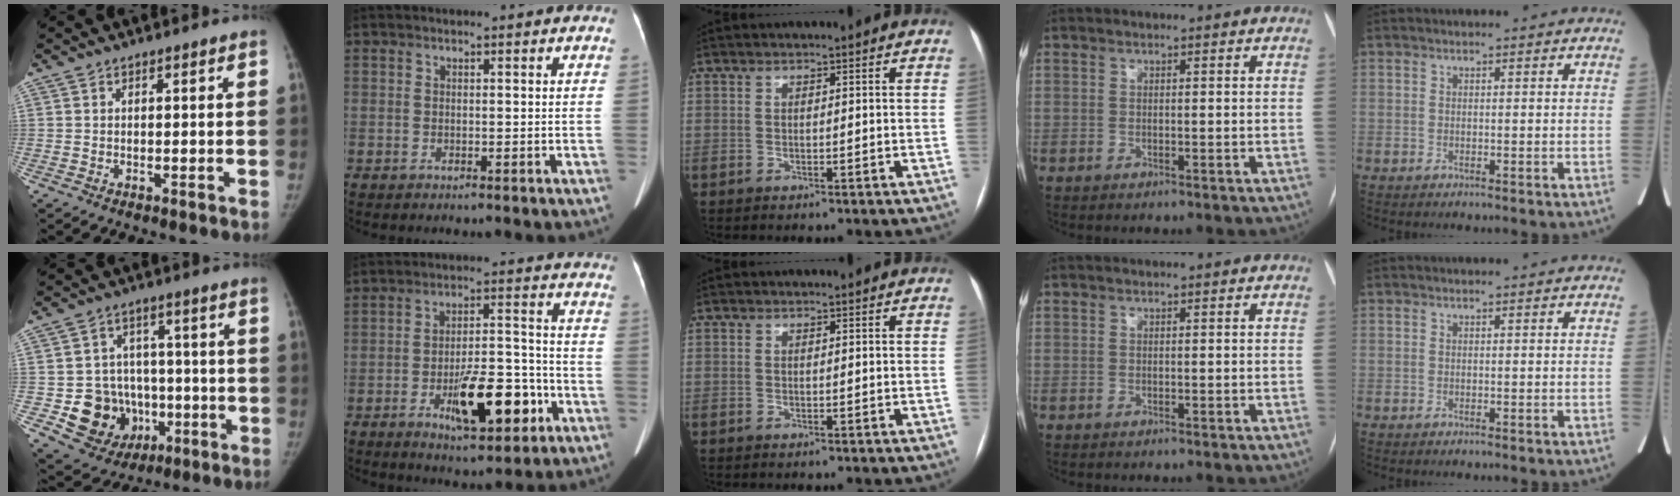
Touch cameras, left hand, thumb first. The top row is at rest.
{"thumb": {"total": 13.4, "force": [-3.4, 11.7, 5.5], "torque": [-0.052, 0.025, -0.037]}, "index": {"total": 12.4, "force": [-5.2, 4.1, 10.4], "torque": [-0.165, 0.011, -0.074]}, "middle": {"total": 0.7, "force": [0.7, 0.2, 0.1], "torque": [-0.006, 0.003, 0.006]}}